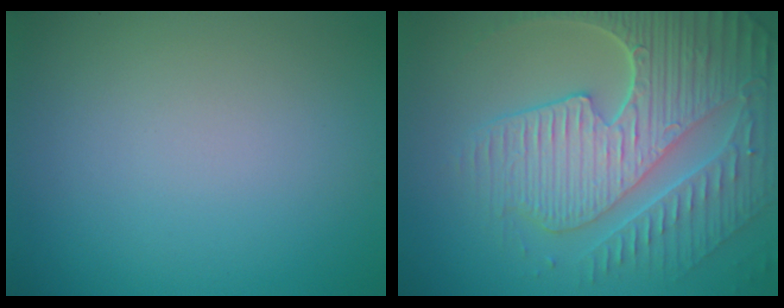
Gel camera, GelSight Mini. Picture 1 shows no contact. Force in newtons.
{"total": 8.8, "press": 6.4, "slide": 6.0}